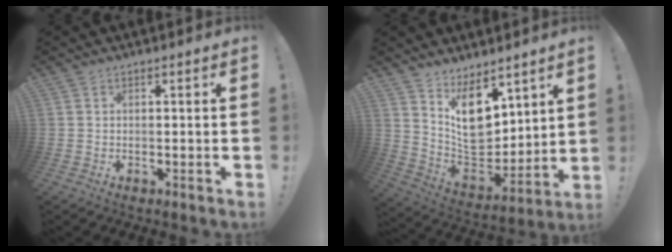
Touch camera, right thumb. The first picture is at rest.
{"total": 14.7, "force": [8.0, 9.4, 8.0], "torque": [-0.106, -0.066, 0.160]}